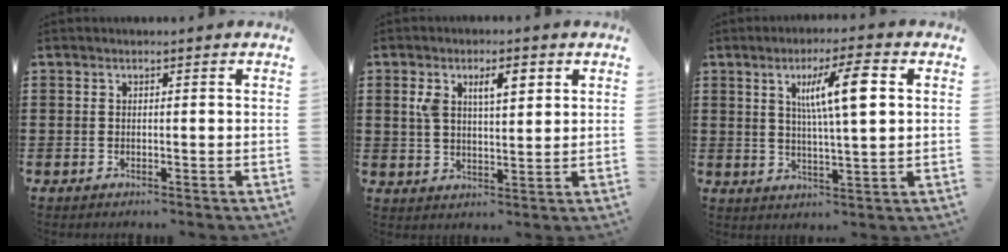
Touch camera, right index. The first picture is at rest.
{"total": 5.6, "force": [2.1, 2.5, 4.6], "torque": [-0.082, 0.004, 0.031]}
{"total": 8.8, "force": [2.7, 1.4, 8.3], "torque": [-0.157, 0.005, 0.038]}